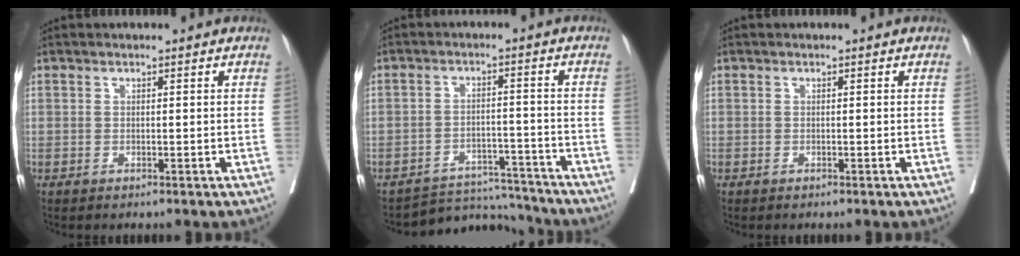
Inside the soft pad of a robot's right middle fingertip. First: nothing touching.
{"total": 6.9, "force": [-6.6, 1.0, -1.6], "torque": [0.028, 0.026, -0.098]}
{"total": 0.0}